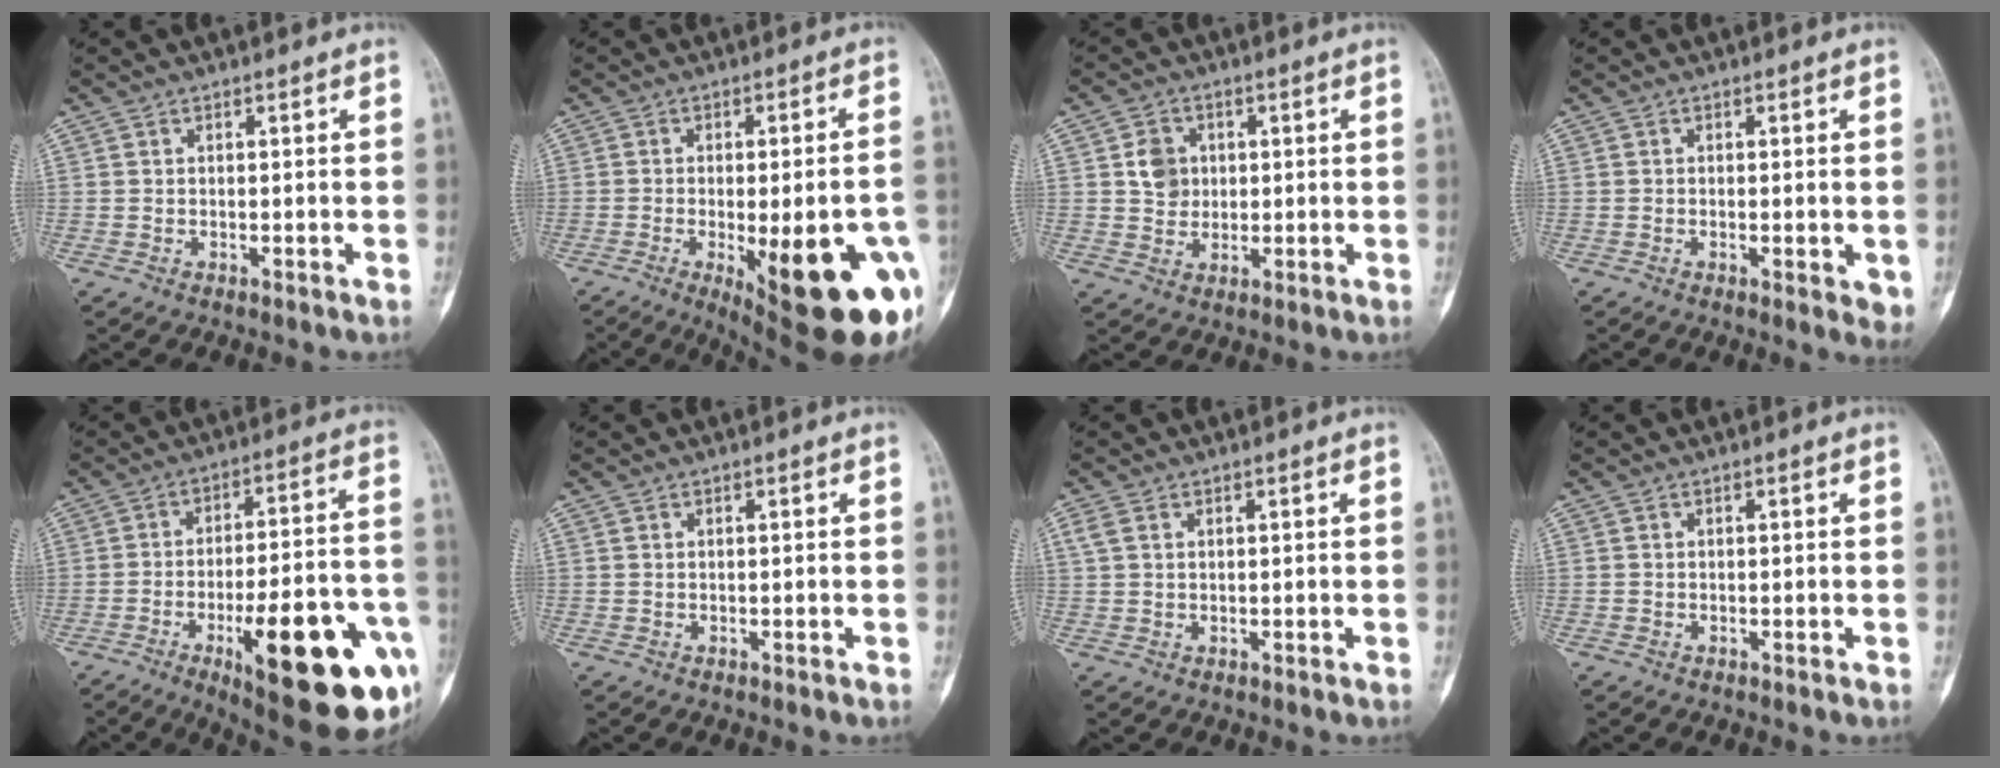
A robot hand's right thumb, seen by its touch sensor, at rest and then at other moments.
{"total": 23.3, "force": [-7.4, 7.2, 20.9], "torque": [-0.217, -0.003, -0.076]}
{"total": 5.4, "force": [1.0, 4.7, 2.3], "torque": [-0.017, -0.001, 0.017]}
{"total": 2.1, "force": [-0.3, 0.6, 1.9], "torque": [-0.025, -0.005, -0.003]}
{"total": 26.1, "force": [-9.8, 8.0, 22.9], "torque": [-0.270, 0.030, -0.124]}
{"total": 0.0}
{"total": 2.1, "force": [0.8, 1.4, 1.3], "torque": [-0.034, 0.009, 0.021]}
{"total": 0.0}